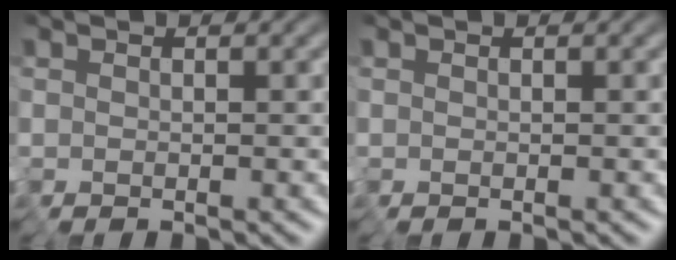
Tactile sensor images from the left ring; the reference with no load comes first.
{"total": 0.0}